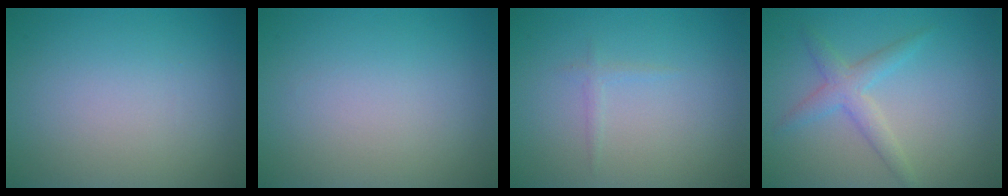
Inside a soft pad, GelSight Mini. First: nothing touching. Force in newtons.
{"total": 0.0}
{"total": 0.7, "press": 0.7, "slide": 0.1}
{"total": 2.5, "press": 2.5, "slide": 0.2}